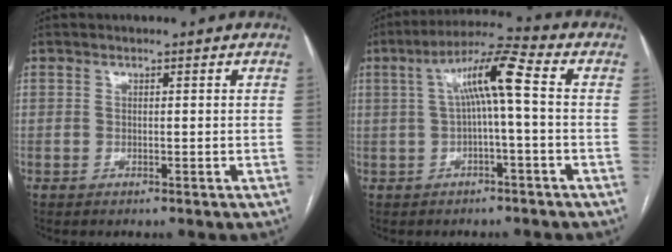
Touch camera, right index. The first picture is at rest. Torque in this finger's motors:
{"motor_torque": [0.79, -0.16, 0.36, 0.13]}